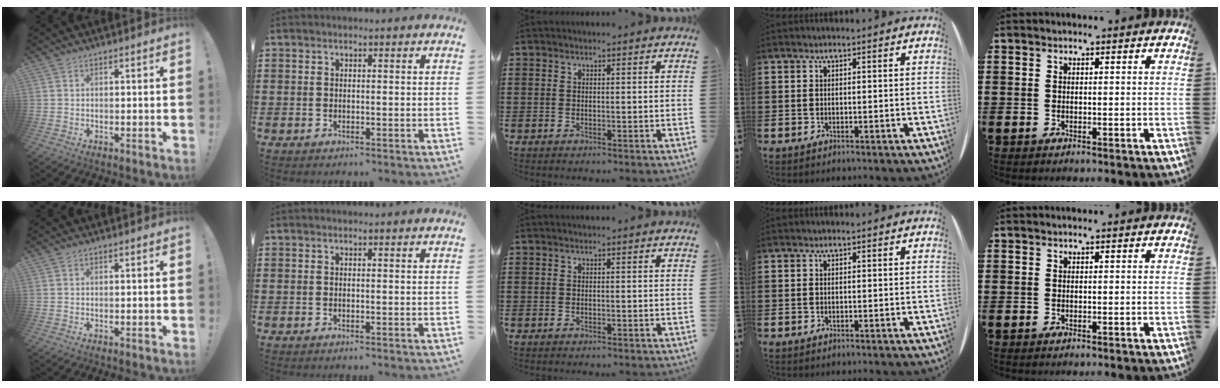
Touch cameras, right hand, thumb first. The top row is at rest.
{}